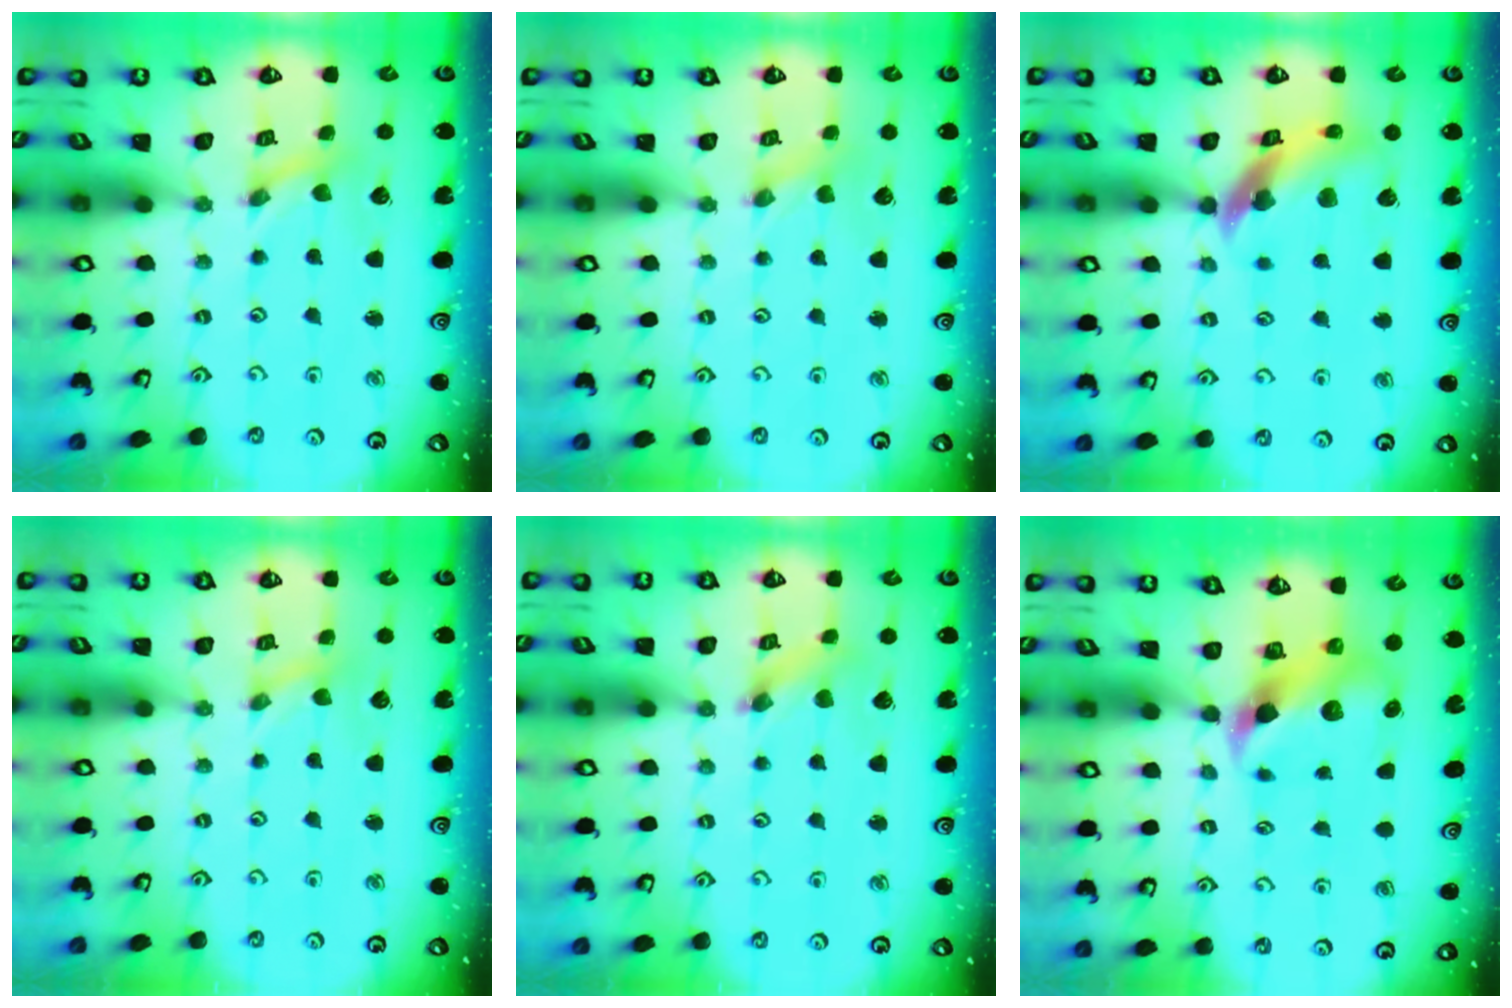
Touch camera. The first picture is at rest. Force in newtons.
{"total": 0.0}
{"total": 12.8, "press": 12.6, "slide": 1.7}
{"total": 0.0}
{"total": 2.1, "press": 2.1, "slide": 0.2}
{"total": 7.5, "press": 7.5, "slide": 1.1}